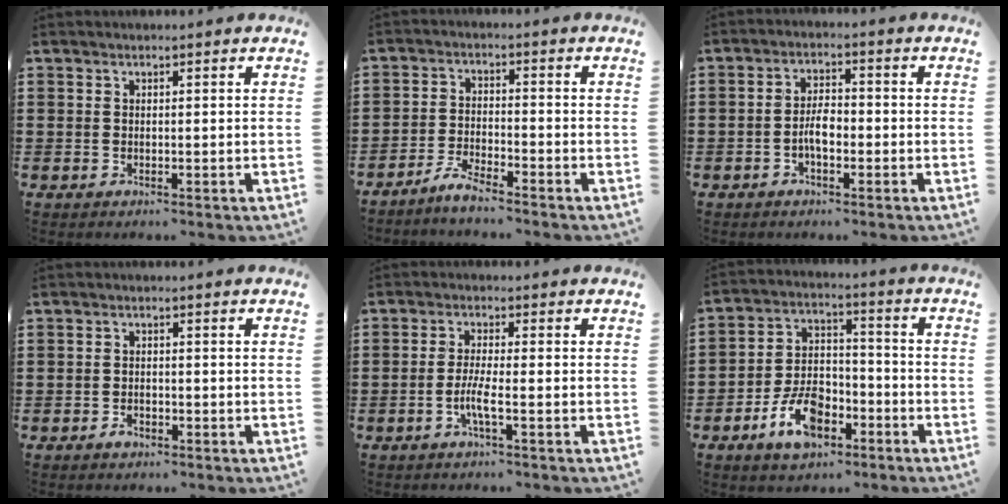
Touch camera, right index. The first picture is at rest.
{"total": 3.8, "force": [-3.5, 0.1, 1.2], "torque": [-0.029, 0.004, -0.071]}
{"total": 3.8, "force": [-1.1, 1.6, 3.2], "torque": [-0.065, 0.004, -0.023]}
{"total": 1.2, "force": [-0.9, 0.7, 0.4], "torque": [-0.011, -0.001, -0.019]}
{"total": 4.0, "force": [-1.6, 0.3, 3.6], "torque": [-0.076, -0.008, -0.035]}
{"total": 8.6, "force": [-4.6, 5.0, 5.2], "torque": [-0.117, 0.015, -0.089]}